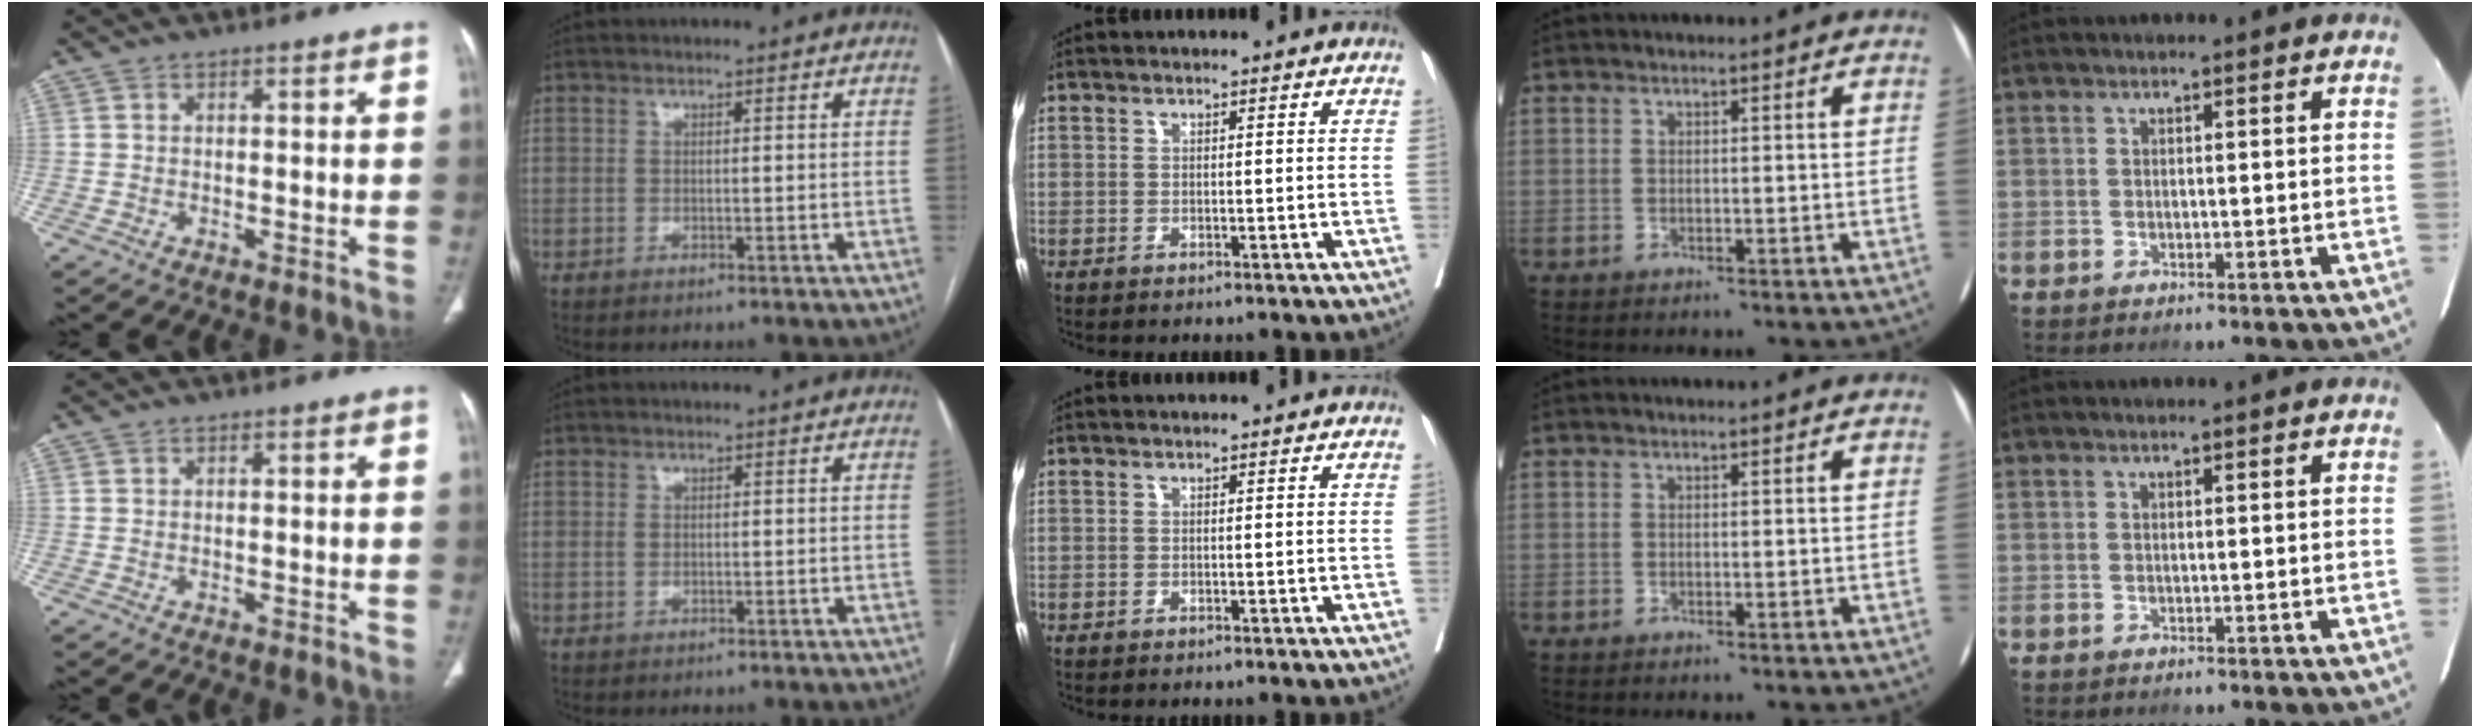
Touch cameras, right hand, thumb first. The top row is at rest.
{"index": {"total": 0.8, "force": [0.0, 0.6, 0.5], "torque": [-0.011, 0.000, 0.001]}}